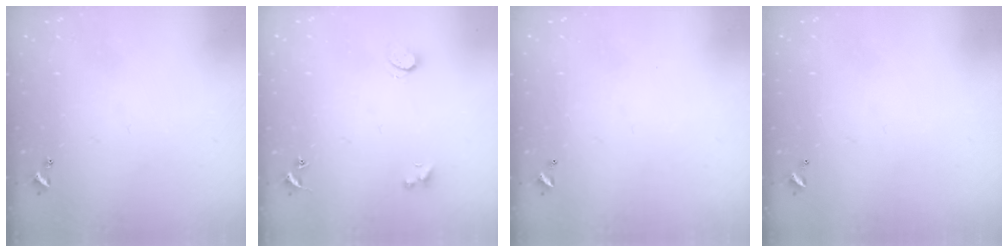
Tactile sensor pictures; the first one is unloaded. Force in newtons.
{"total": 2.0, "press": 1.9, "slide": 0.5}
{"total": 2.8, "press": 2.8, "slide": 0.1}
{"total": 2.9, "press": 2.9, "slide": 0.1}